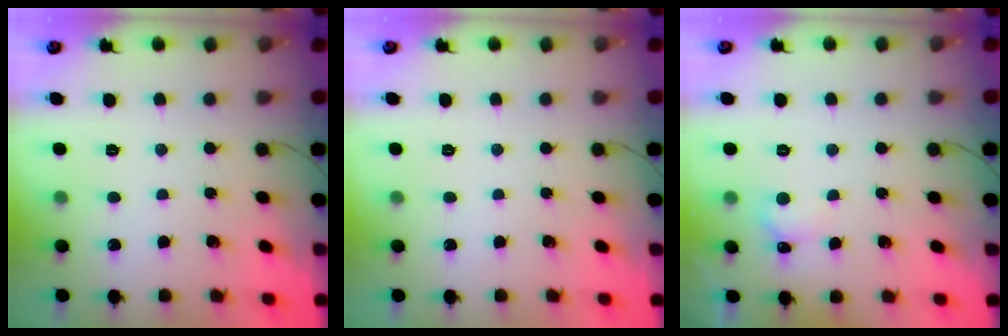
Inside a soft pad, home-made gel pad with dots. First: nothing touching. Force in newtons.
{"total": 0.0}
{"total": 5.7, "press": 5.5, "slide": 1.7}